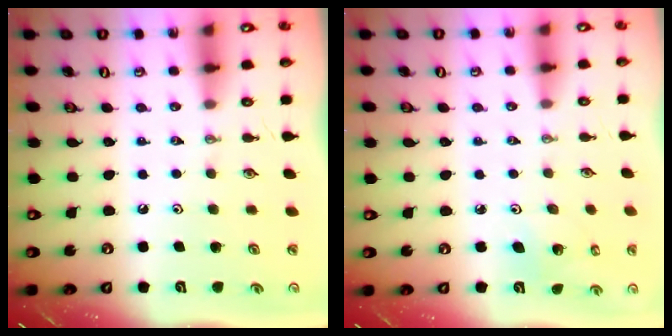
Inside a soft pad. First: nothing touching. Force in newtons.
{"total": 3.6, "press": 3.5, "slide": 0.7}